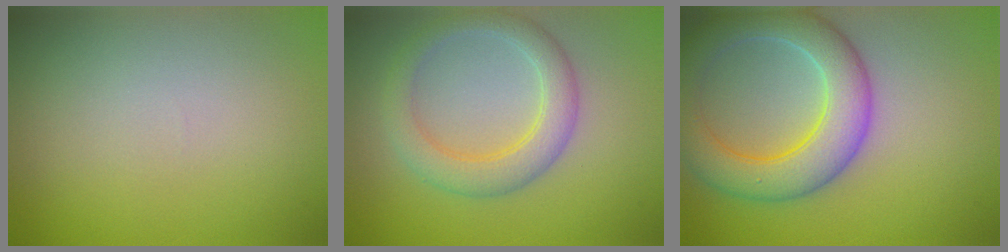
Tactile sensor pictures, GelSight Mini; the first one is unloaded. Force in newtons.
{"total": 3.8, "press": 3.8, "slide": 0.2}
{"total": 6.7, "press": 6.7, "slide": 0.2}